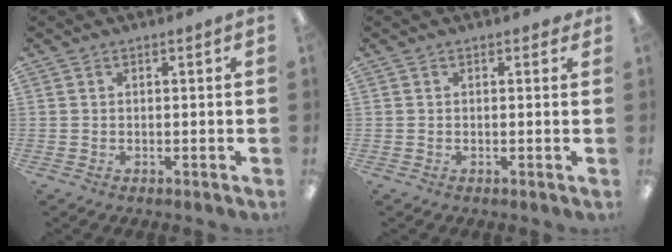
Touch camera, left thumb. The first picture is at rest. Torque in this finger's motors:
{"motor_torque": [0.11, 0.04, 0.23, -0.39, 0.00]}